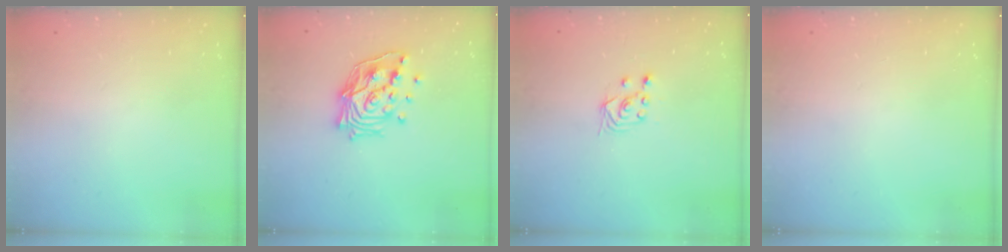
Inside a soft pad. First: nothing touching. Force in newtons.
{"total": 15.1, "press": 14.9, "slide": 1.9}
{"total": 2.8, "press": 2.4, "slide": 1.4}
{"total": 0.0}